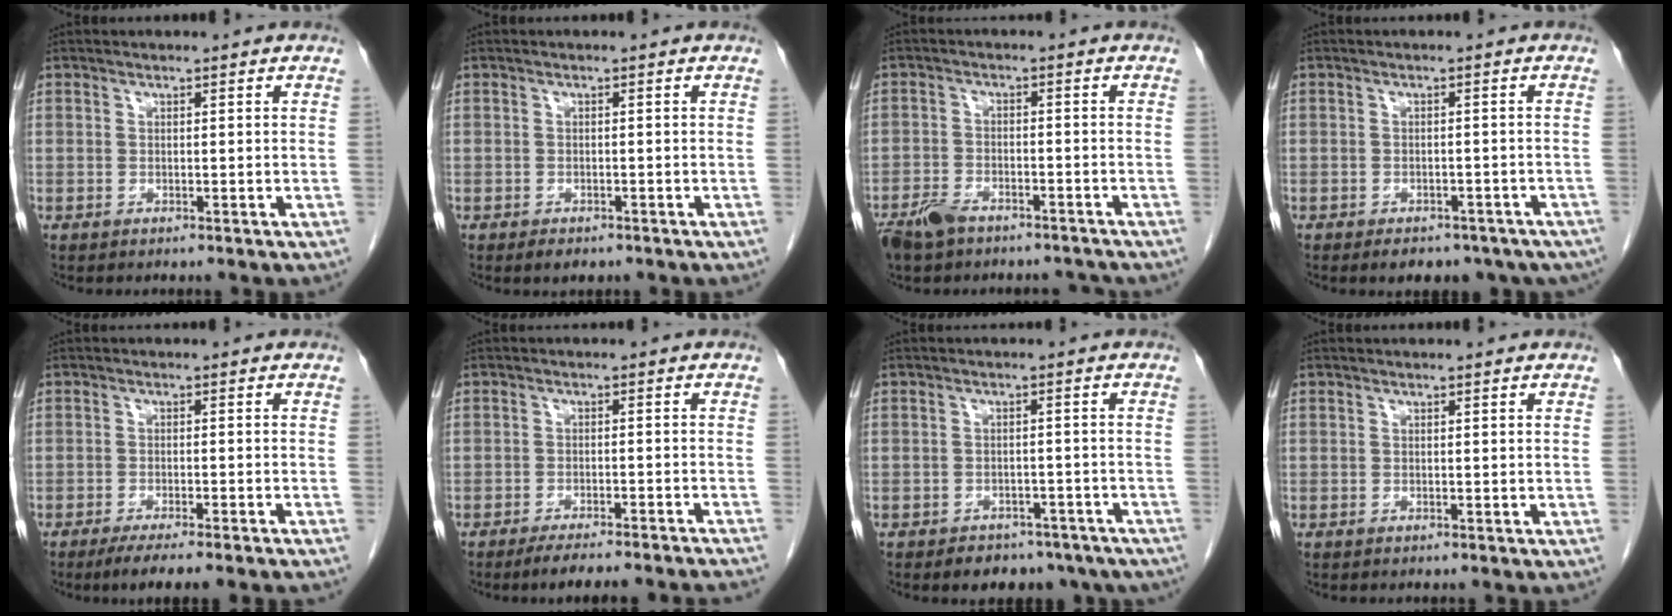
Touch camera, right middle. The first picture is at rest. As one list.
[{"total": 2.0, "force": [-1.4, 1.0, 1.0], "torque": [-0.016, -0.002, -0.014]}, {"total": 8.5, "force": [-6.9, 3.5, 3.6], "torque": [-0.066, 0.000, -0.110]}, {"total": 11.1, "force": [-8.1, 6.0, 4.6], "torque": [-0.063, -0.005, -0.087]}, {"total": 6.5, "force": [-5.1, -0.1, 4.0], "torque": [-0.049, -0.013, -0.076]}, {"total": 11.5, "force": [-10.4, -0.1, 4.7], "torque": [-0.047, -0.015, -0.137]}, {"total": 9.0, "force": [-6.9, 5.0, 2.7], "torque": [-0.023, 0.006, -0.076]}, {"total": 0.0}]